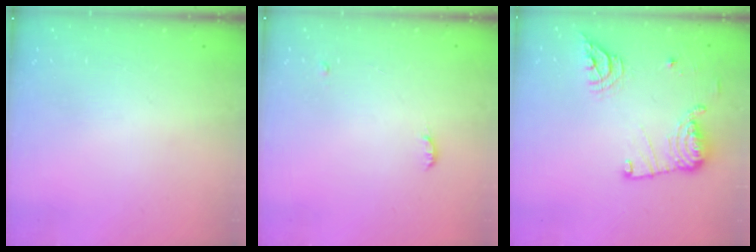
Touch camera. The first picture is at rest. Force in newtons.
{"total": 7.8, "press": 4.4, "slide": 6.4}
{"total": 15.8, "press": 15.0, "slide": 4.9}